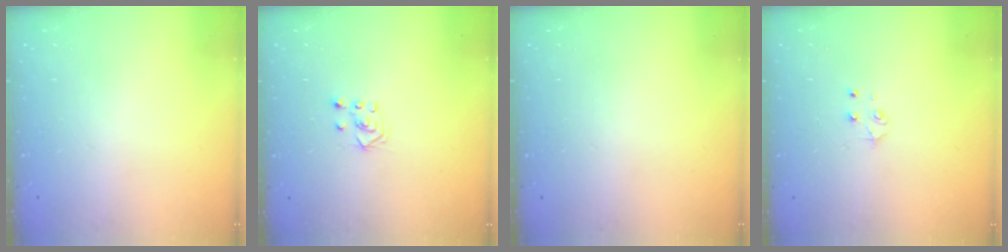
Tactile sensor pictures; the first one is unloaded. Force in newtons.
{"total": 3.6, "press": 3.6, "slide": 0.4}
{"total": 0.0}
{"total": 3.7, "press": 3.7, "slide": 0.4}